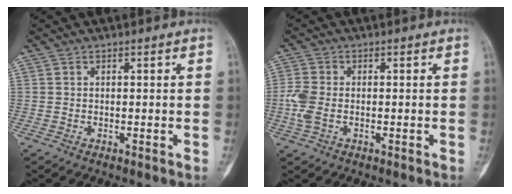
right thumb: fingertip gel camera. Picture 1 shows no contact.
{"total": 4.7, "force": [-1.1, 2.5, 3.8], "torque": [-0.108, 0.006, -0.026]}